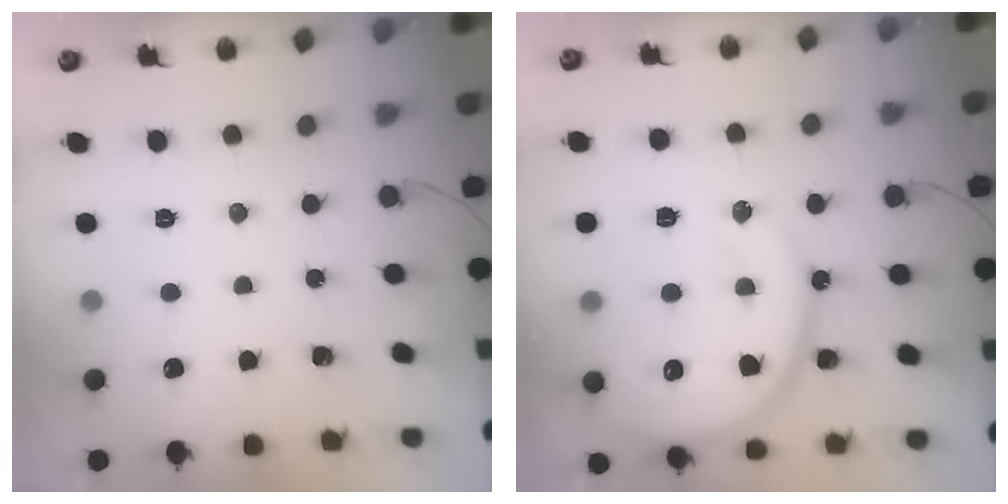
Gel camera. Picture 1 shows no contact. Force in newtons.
{"total": 20.5, "press": 20.5, "slide": 1.8}